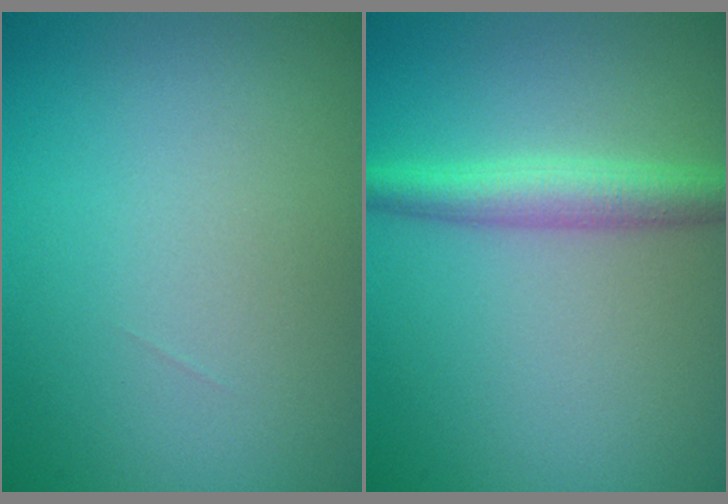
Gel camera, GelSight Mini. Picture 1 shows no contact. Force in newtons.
{"total": 3.5, "press": 3.5, "slide": 0.1}